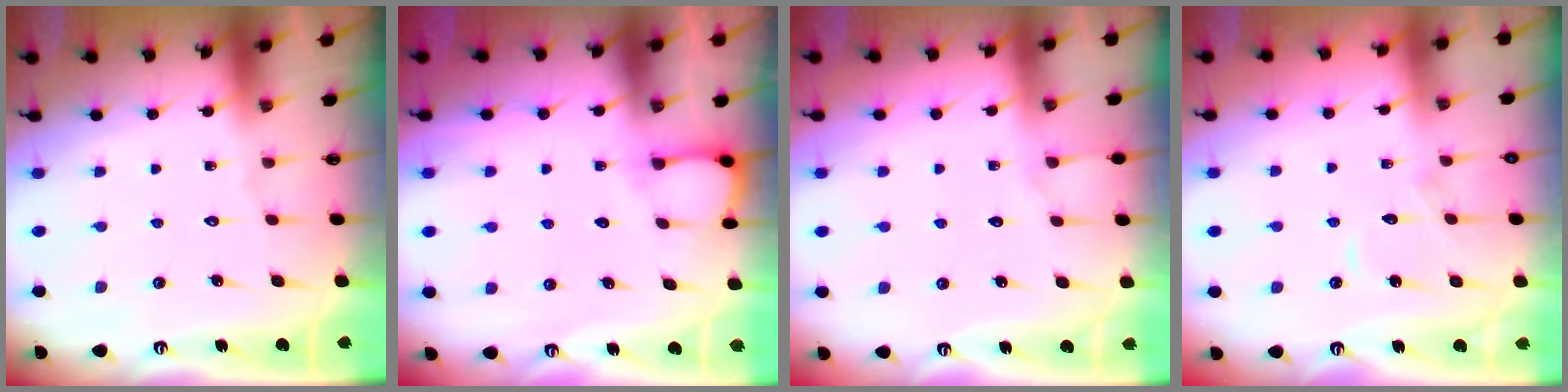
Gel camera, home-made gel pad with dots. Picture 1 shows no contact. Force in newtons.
{"total": 2.6, "press": 2.6, "slide": 0.3}
{"total": 3.4, "press": 3.4, "slide": 0.6}
{"total": 6.1, "press": 6.0, "slide": 0.7}